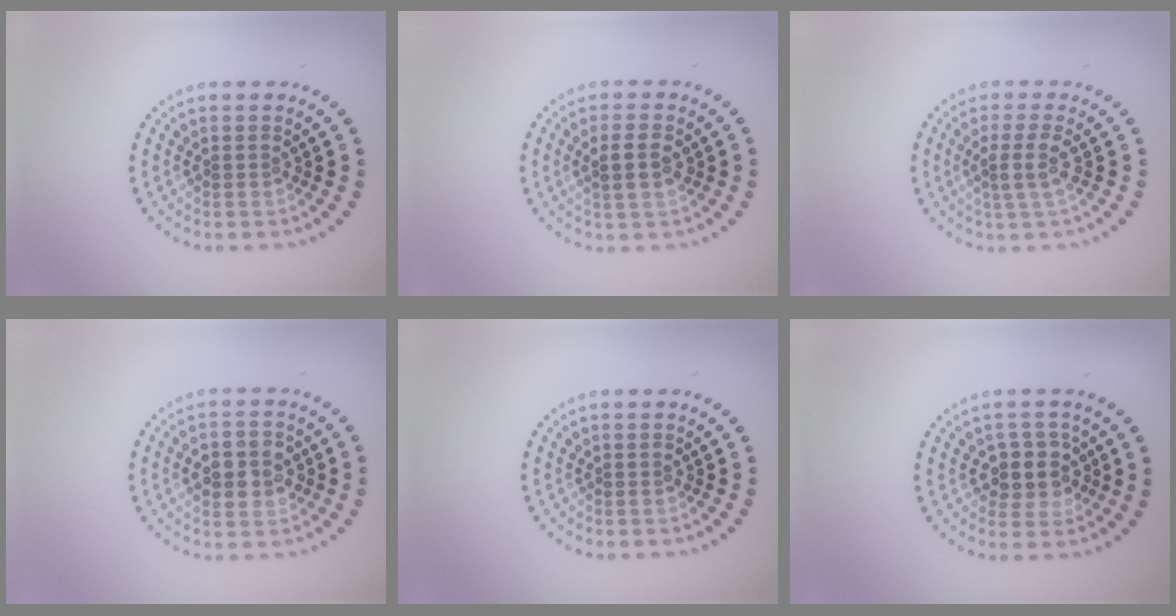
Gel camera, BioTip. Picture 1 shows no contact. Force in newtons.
{"total": 2.2, "press": 2.2, "slide": 0.2}
{"total": 2.2, "press": 1.9, "slide": 1.2}
{"total": 3.6, "press": 3.6, "slide": 0.5}
{"total": 0.0}
{"total": 3.2, "press": 2.9, "slide": 1.2}